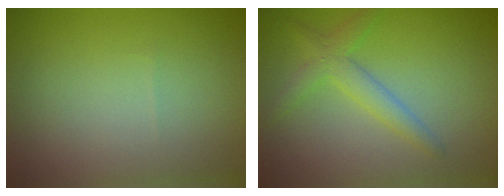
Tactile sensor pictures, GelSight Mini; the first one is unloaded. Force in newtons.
{"total": 2.7, "press": 2.7, "slide": 0.1}